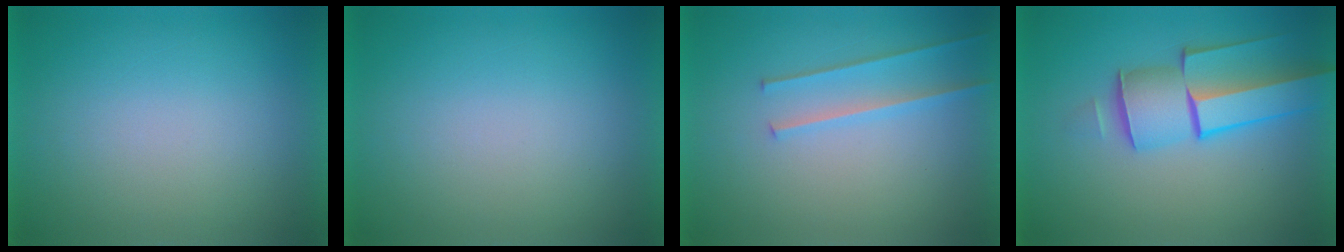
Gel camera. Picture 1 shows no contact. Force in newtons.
{"total": 0.0}
{"total": 2.2}
{"total": 6.2}